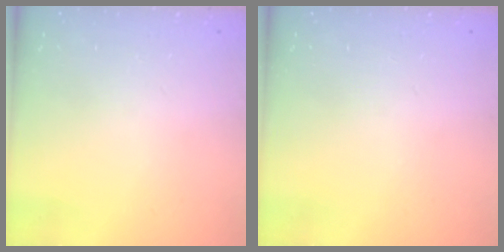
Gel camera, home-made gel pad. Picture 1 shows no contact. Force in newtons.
{"total": 0.0}